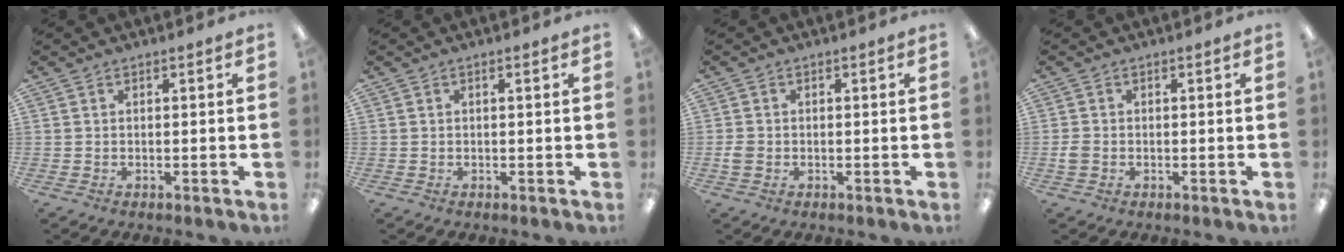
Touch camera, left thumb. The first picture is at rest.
{"total": 0.7, "force": [0.3, 0.1, 0.7], "torque": [-0.013, 0.001, 0.005]}
{"total": 1.9, "force": [-0.3, 1.5, 1.1], "torque": [-0.018, 0.003, -0.004]}
{"total": 1.9, "force": [-0.3, 1.4, 1.2], "torque": [-0.020, 0.003, -0.005]}